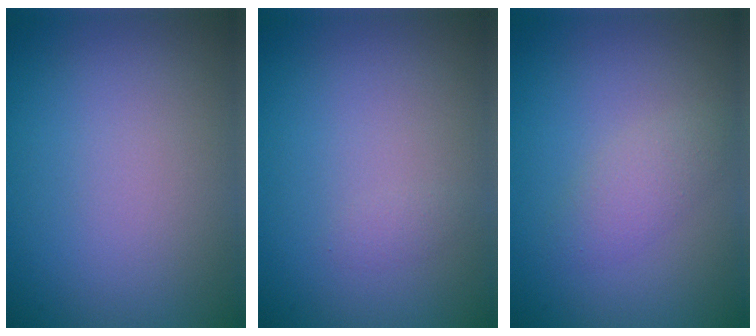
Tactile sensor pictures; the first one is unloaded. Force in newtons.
{"total": 0.6, "press": 0.6, "slide": 0.0}
{"total": 1.9, "press": 1.9, "slide": 0.1}